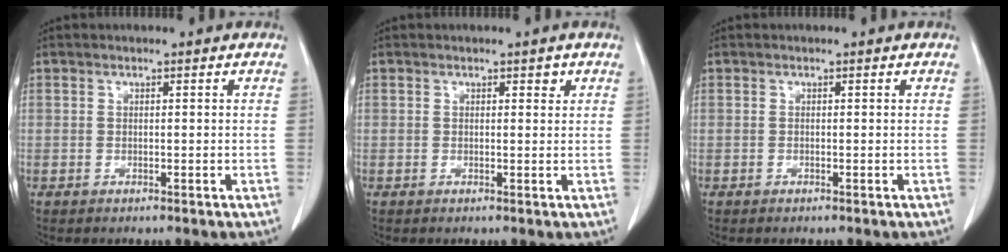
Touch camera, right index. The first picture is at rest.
{"total": 1.4, "force": [0.9, 0.6, 0.9], "torque": [-0.009, -0.005, 0.011]}
{"total": 0.0}